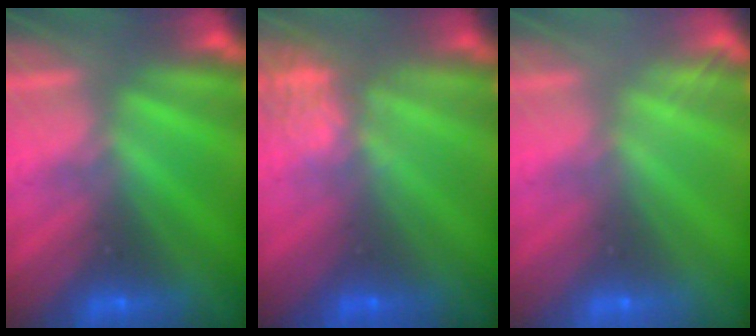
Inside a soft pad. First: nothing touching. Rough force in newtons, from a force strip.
{"total": 4.4}
{"total": 2.1}